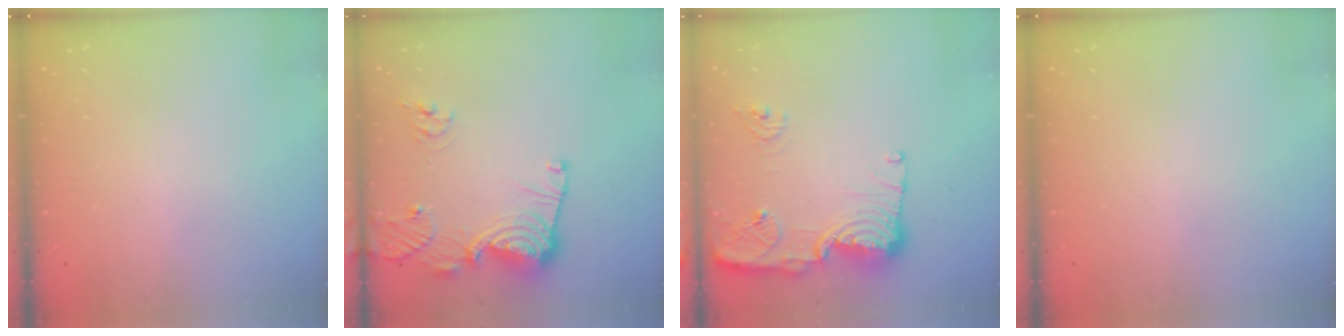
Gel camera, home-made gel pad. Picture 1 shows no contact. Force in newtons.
{"total": 15.3, "press": 15.2, "slide": 1.7}
{"total": 14.8, "press": 14.7, "slide": 1.5}
{"total": 0.0}